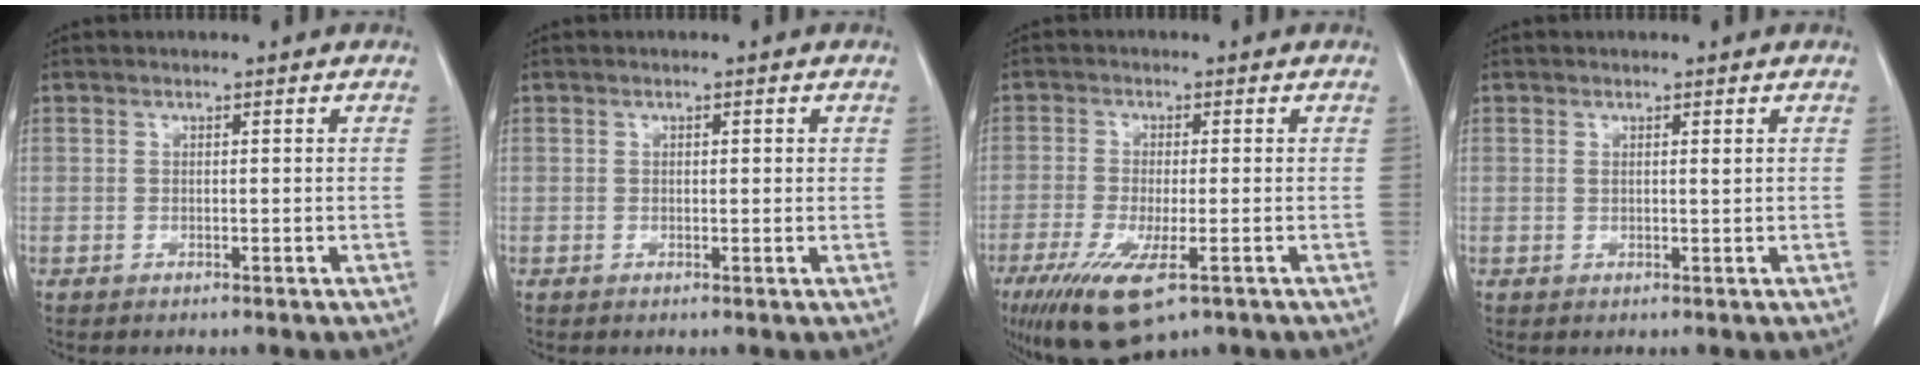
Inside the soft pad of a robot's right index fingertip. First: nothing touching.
{"total": 1.2, "force": [0.3, 0.5, 1.0], "torque": [-0.013, 0.001, 0.003]}
{"total": 10.3, "force": [-5.5, 2.8, 8.2], "torque": [-0.154, -0.028, -0.089]}
{"total": 0.8, "force": [0.5, 0.1, 0.7], "torque": [-0.016, 0.000, 0.010]}